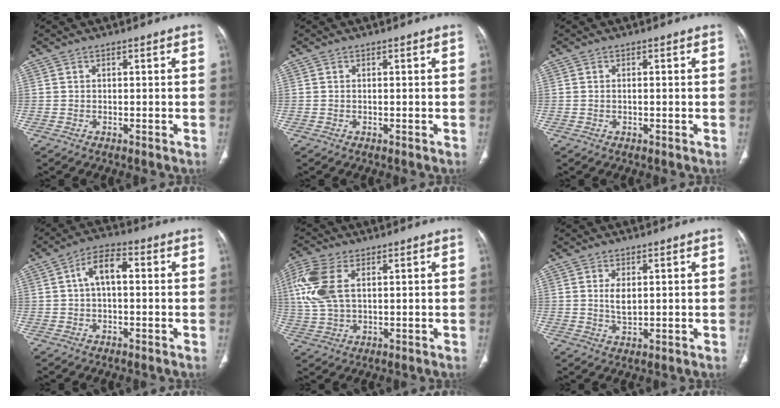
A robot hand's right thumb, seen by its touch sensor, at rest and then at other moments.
{"total": 0.0}
{"total": 0.5, "force": [0.0, 0.1, 0.5], "torque": [-0.015, 0.005, 0.003]}
{"total": 6.7, "force": [0.8, 3.4, 5.7], "torque": [-0.100, 0.024, 0.005]}
{"total": 11.3, "force": [3.1, 6.3, 8.9], "torque": [-0.225, 0.010, 0.066]}
{"total": 3.4, "force": [0.8, 1.6, 2.9], "torque": [-0.052, -0.010, 0.019]}